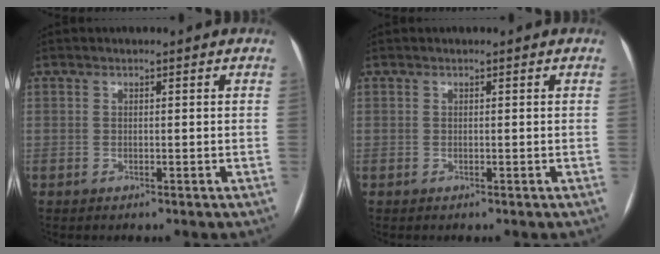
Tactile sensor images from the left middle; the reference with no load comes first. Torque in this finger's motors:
{"motor_torque": [0.10, -0.08, -0.10, -0.01]}